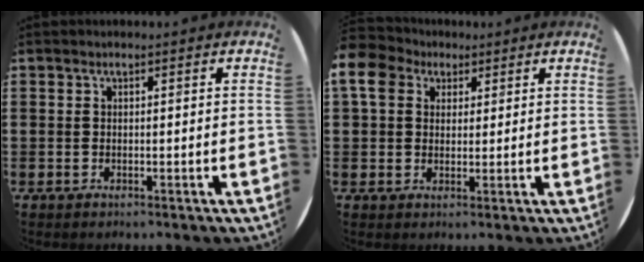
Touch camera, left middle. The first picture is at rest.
{"total": 6.0, "force": [3.3, 4.5, 2.1], "torque": [-0.053, 0.013, 0.060]}